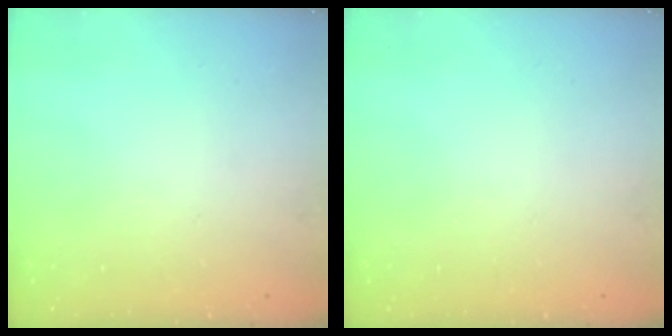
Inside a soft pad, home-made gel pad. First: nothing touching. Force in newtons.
{"total": 0.0}